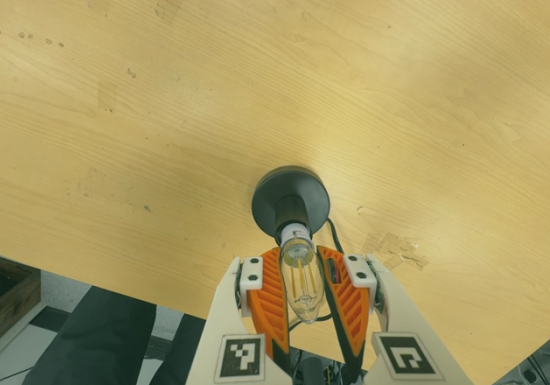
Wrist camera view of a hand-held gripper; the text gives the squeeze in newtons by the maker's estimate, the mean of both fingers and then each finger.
{"total": 13.7, "left": 13.1, "right": 14.3}